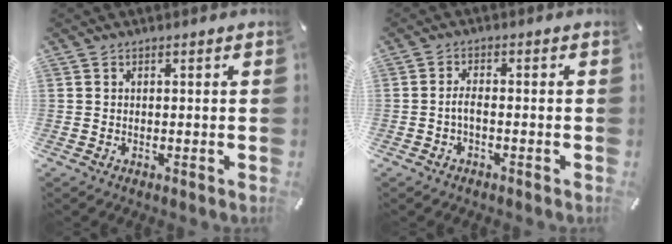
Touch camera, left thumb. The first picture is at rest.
{"total": 2.7, "force": [-1.1, 1.0, 2.3], "torque": [-0.054, 0.001, -0.024]}